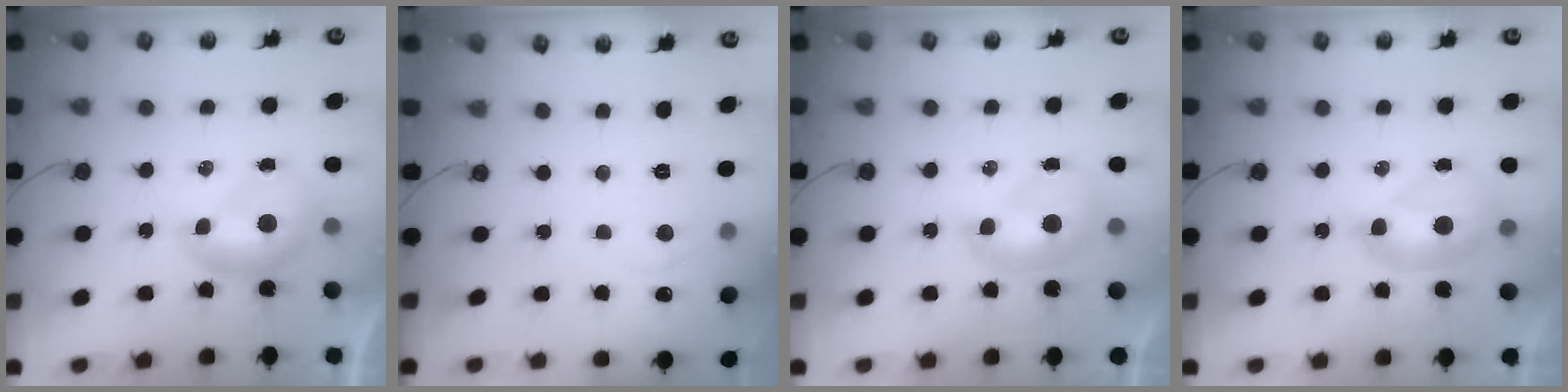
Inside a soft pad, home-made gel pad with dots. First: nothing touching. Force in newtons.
{"total": 0.8, "press": 0.3, "slide": 0.8}
{"total": 1.3, "press": 1.3, "slide": 0.1}
{"total": 2.6, "press": 2.6, "slide": 0.6}